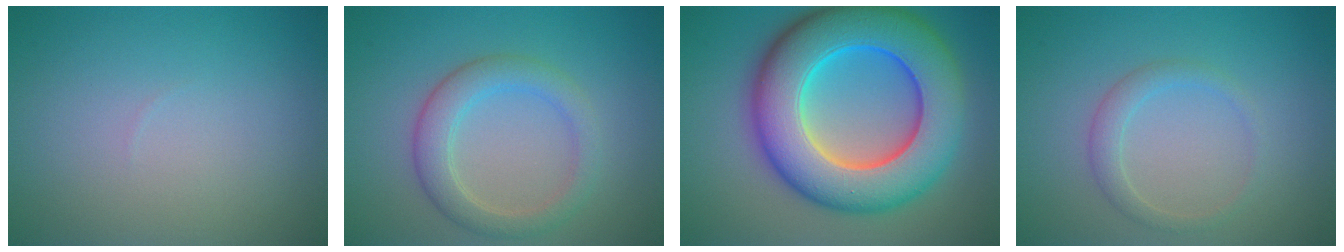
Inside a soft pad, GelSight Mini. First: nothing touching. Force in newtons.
{"total": 3.7, "press": 3.7, "slide": 0.1}
{"total": 13.3, "press": 13.3, "slide": 0.2}
{"total": 1.8, "press": 1.8, "slide": 0.0}